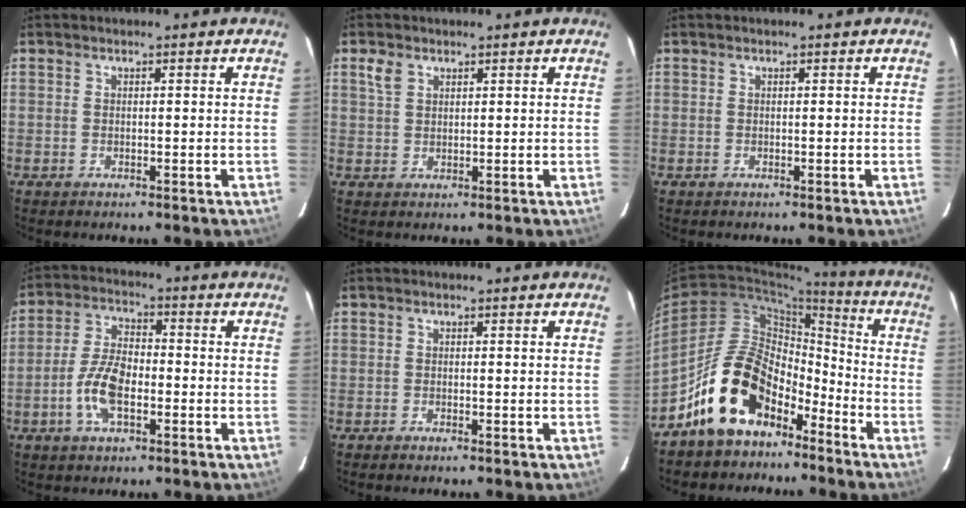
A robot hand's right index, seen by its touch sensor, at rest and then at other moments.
{"total": 2.8, "force": [1.5, 1.8, 1.5], "torque": [-0.029, 0.007, 0.031]}
{"total": 0.0}
{"total": 8.6, "force": [-3.0, 3.9, 7.0], "torque": [-0.145, 0.008, -0.058]}
{"total": 0.7, "force": [-0.6, 0.1, 0.3], "torque": [-0.006, -0.001, -0.013]}
{"total": 15.5, "force": [-10.3, 8.4, 7.9], "torque": [-0.145, 0.033, -0.169]}